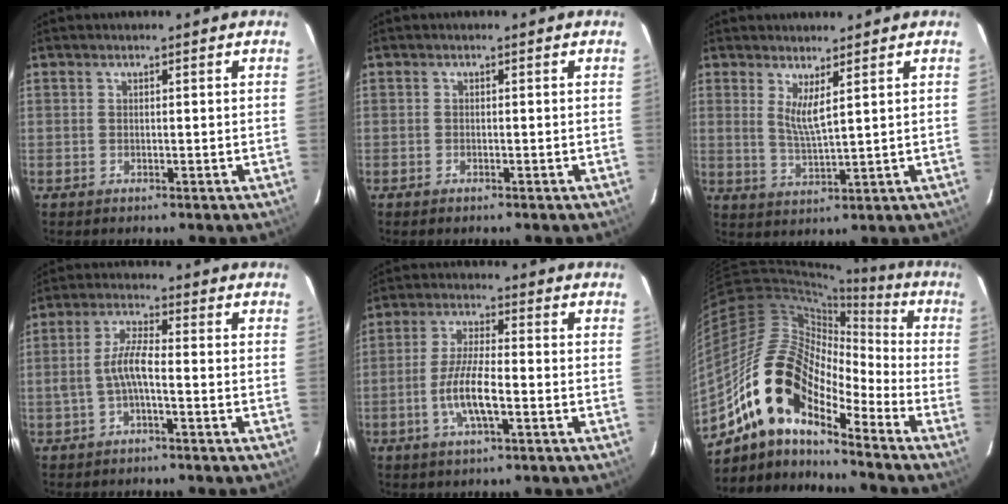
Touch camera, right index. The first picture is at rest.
{"total": 0.8, "force": [-0.6, 0.3, 0.3], "torque": [-0.007, -0.001, -0.014]}
{"total": 4.3, "force": [2.2, 0.2, 3.6], "torque": [-0.070, -0.016, 0.040]}
{"total": 5.0, "force": [-1.6, 1.0, 4.7], "torque": [-0.099, 0.010, -0.028]}
{"total": 8.1, "force": [-2.7, 1.9, 7.3], "torque": [-0.149, -0.003, -0.052]}
{"total": 14.2, "force": [-10.1, 5.6, 8.2], "torque": [-0.140, 0.012, -0.207]}